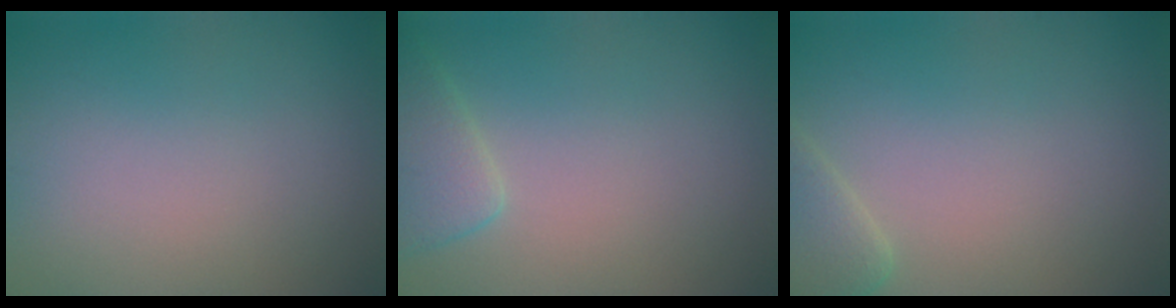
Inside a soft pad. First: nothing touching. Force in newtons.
{"total": 3.0, "press": 3.0, "slide": 0.3}
{"total": 2.6, "press": 2.5, "slide": 0.3}